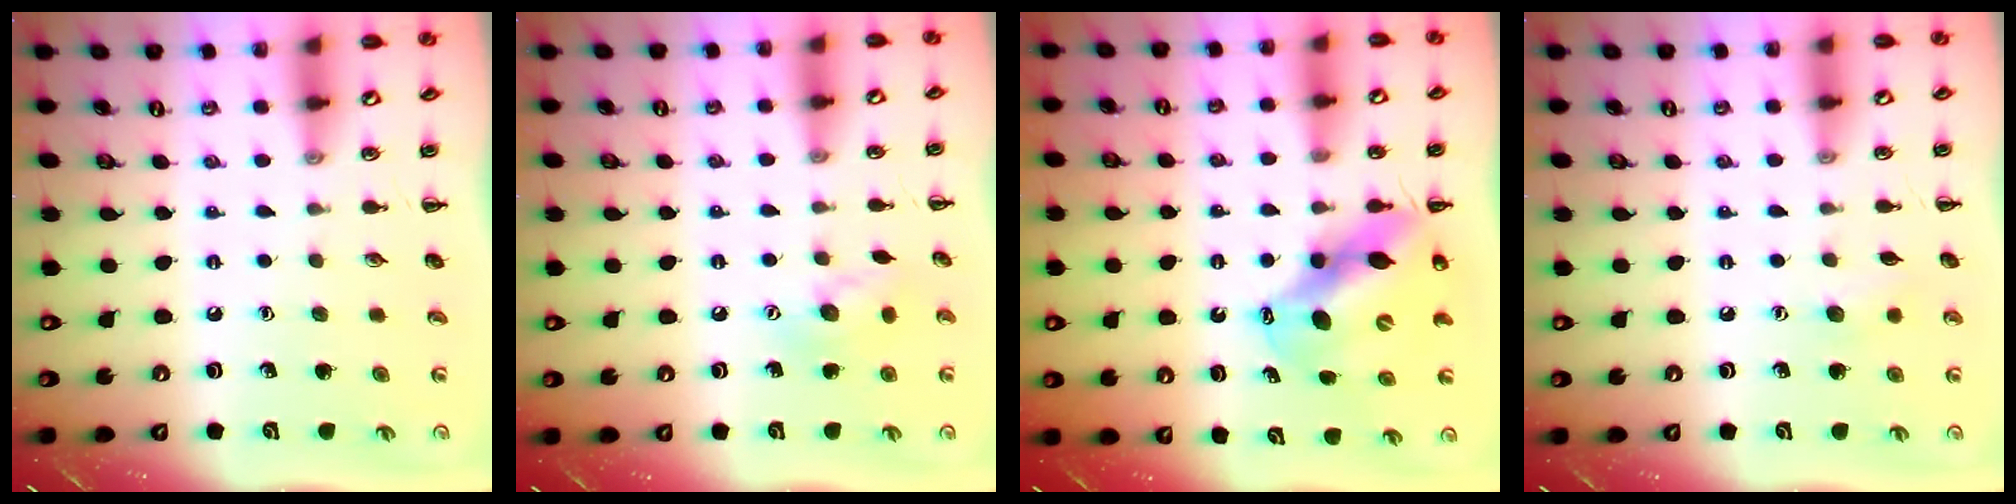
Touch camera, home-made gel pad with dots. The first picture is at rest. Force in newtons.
{"total": 8.4, "press": 8.4, "slide": 0.8}
{"total": 12.8, "press": 12.4, "slide": 3.2}
{"total": 4.9, "press": 4.8, "slide": 1.1}